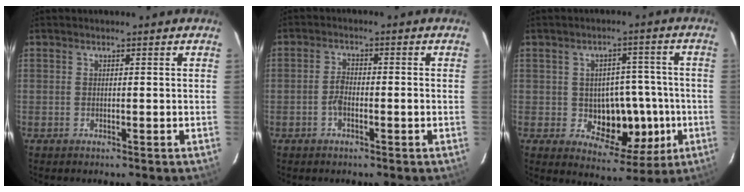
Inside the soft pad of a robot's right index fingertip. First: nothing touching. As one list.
[{"total": 2.7, "force": [-1.0, 1.0, 2.3], "torque": [-0.048, 0.005, -0.020]}, {"total": 9.9, "force": [-1.7, 6.5, 7.2], "torque": [-0.087, 0.022, -0.009]}]